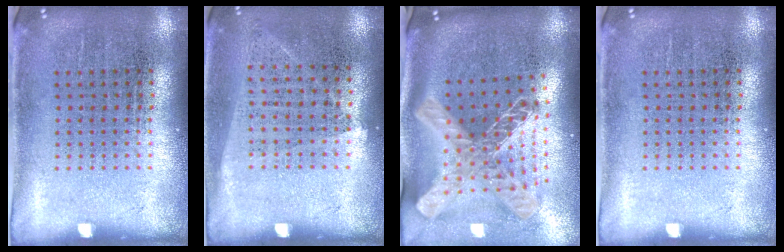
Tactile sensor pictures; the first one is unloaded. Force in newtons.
{"total": 1.0, "press": 0.8, "slide": 0.5}
{"total": 2.9, "press": 2.0, "slide": 2.1}
{"total": 0.0}